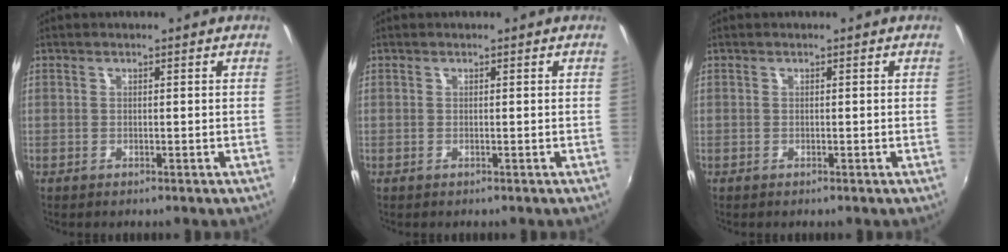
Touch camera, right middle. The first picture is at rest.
{"total": 0.0}
{"total": 0.0}